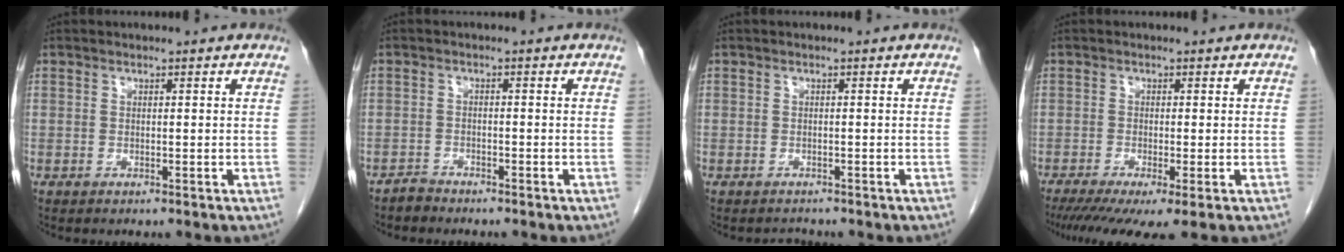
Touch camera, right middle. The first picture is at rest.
{"total": 1.6, "force": [-1.5, 0.4, -0.2], "torque": [0.002, -0.001, -0.028]}
{"total": 1.2, "force": [-1.0, 0.6, -0.3], "torque": [-0.005, -0.004, -0.018]}
{"total": 7.4, "force": [-4.7, 1.1, 5.7], "torque": [-0.089, -0.017, -0.079]}